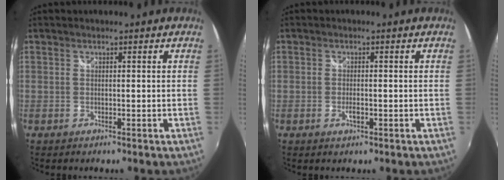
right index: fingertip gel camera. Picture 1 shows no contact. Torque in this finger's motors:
{"motor_torque": [0.33, 0.17, 0.06, 0.02]}